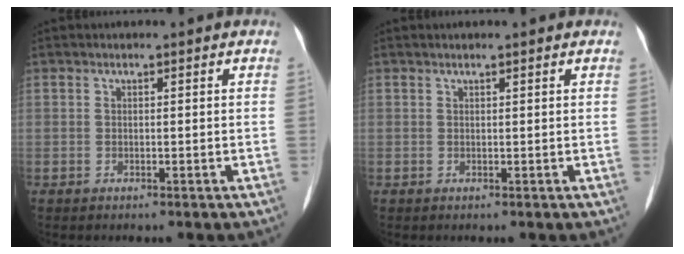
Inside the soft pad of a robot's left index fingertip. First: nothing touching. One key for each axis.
{"total": 1.2, "fx": 1.0, "fy": 0.3, "fz": 0.7, "tx": -0.013, "ty": 0.019, "tz": 0.012}